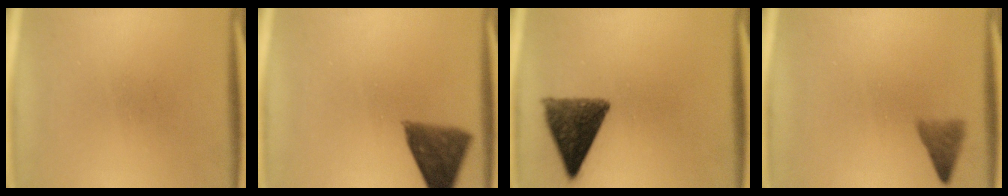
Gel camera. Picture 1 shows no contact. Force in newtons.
{"total": 8.4}
{"total": 10.4}
{"total": 2.6}